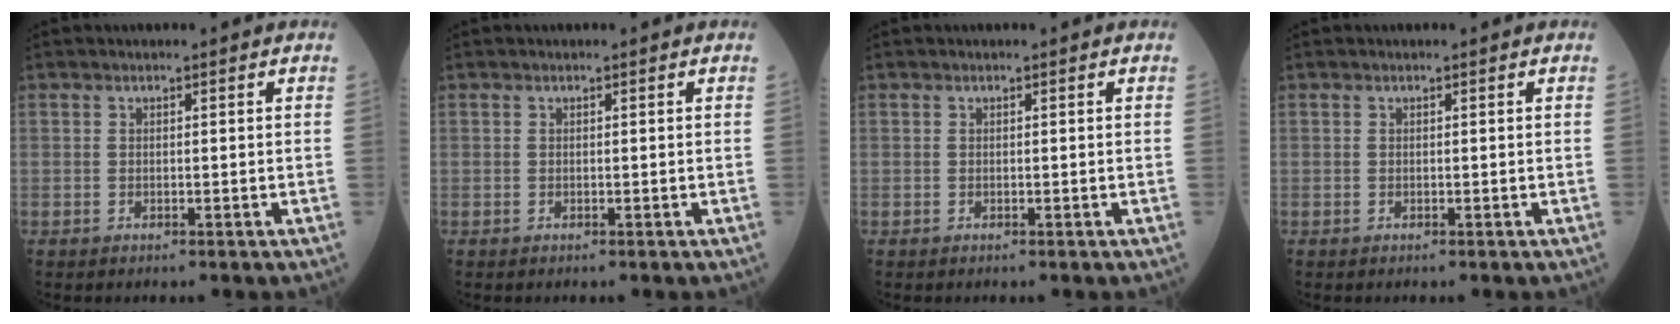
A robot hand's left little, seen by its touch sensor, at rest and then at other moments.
{"total": 0.0}
{"total": 0.0}
{"total": 0.0}